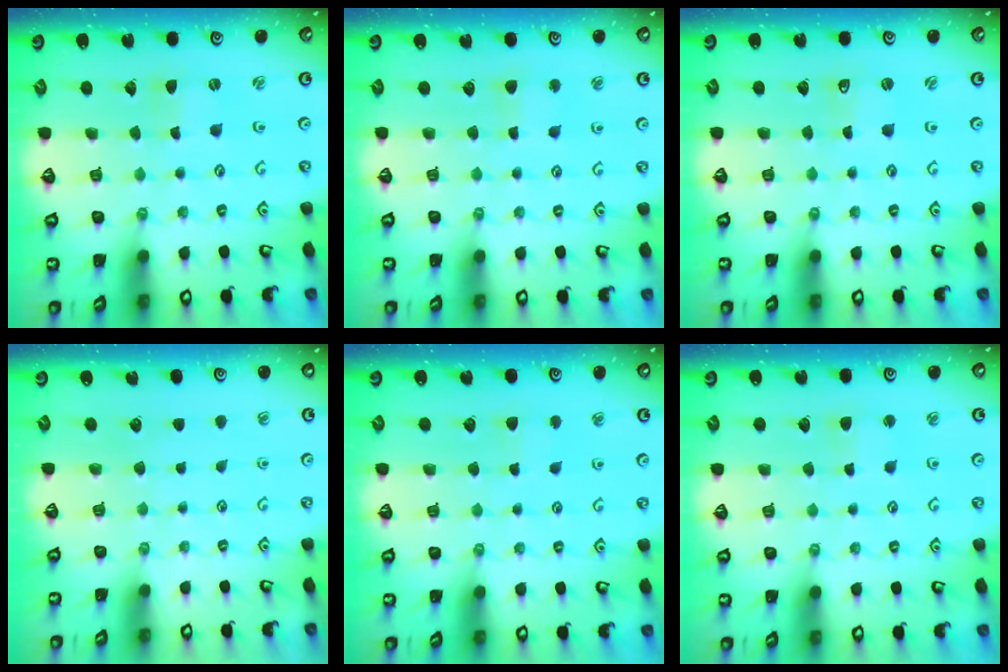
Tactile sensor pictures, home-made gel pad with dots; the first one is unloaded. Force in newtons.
{"total": 2.8, "press": 2.7, "slide": 0.4}
{"total": 1.5, "press": 1.5, "slide": 0.1}
{"total": 0.0}
{"total": 2.8, "press": 2.7, "slide": 0.4}
{"total": 2.6, "press": 2.6, "slide": 0.4}